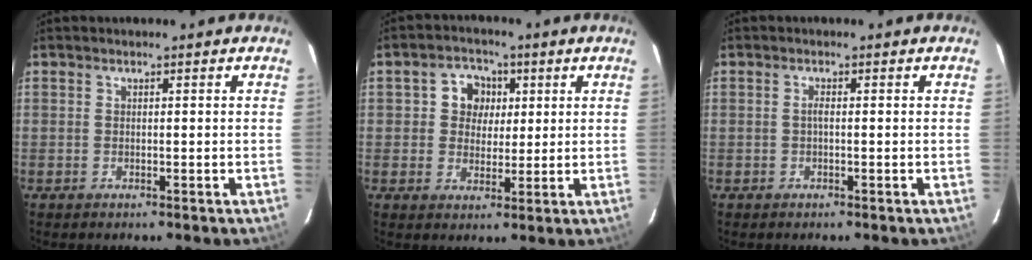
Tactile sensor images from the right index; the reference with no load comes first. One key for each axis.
{"total": 6.1, "fx": 1.3, "fy": 5.6, "fz": 2.3, "tx": -0.037, "ty": 0.017, "tz": 0.021}
{"total": 0.8, "fx": -0.2, "fy": 0.1, "fz": 0.8, "tx": -0.014, "ty": 0.003, "tz": -0.005}